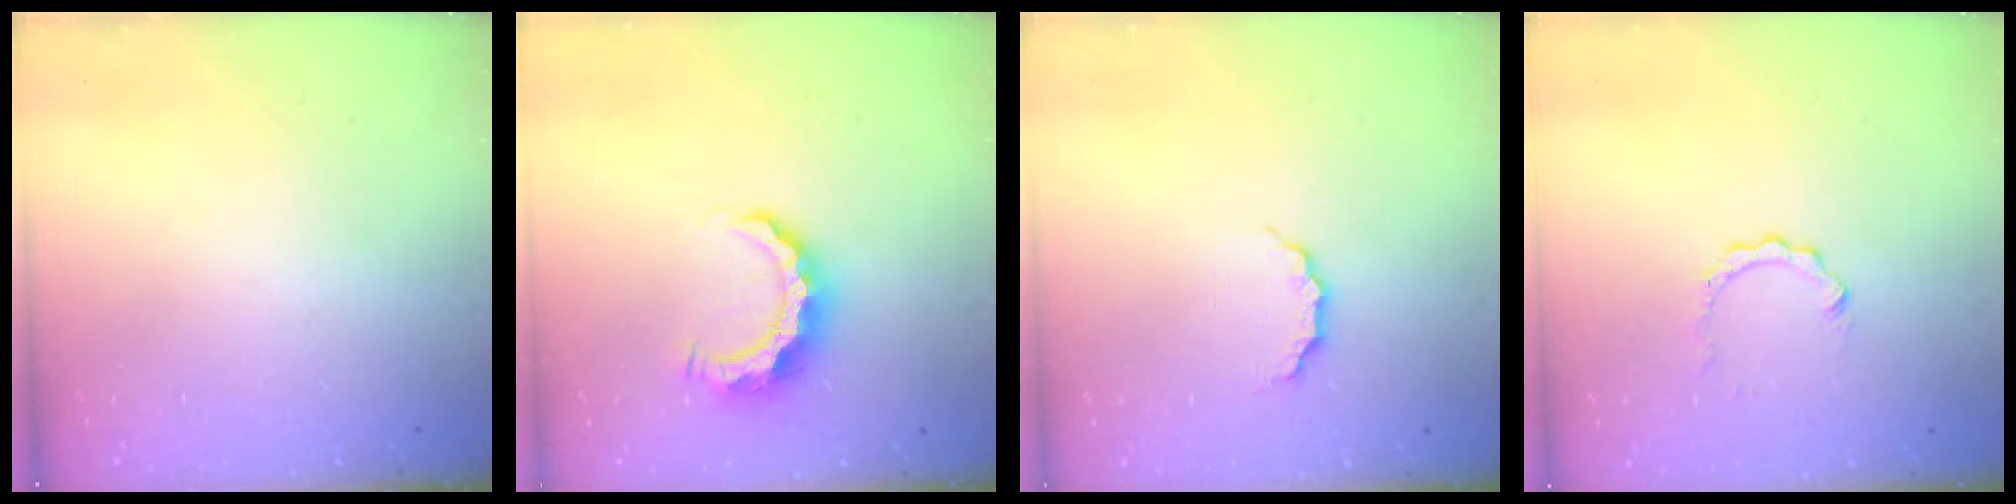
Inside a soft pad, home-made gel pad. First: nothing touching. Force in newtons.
{"total": 8.4, "press": 8.4, "slide": 0.5}
{"total": 2.7, "press": 2.6, "slide": 0.3}
{"total": 2.3, "press": 2.3, "slide": 0.2}